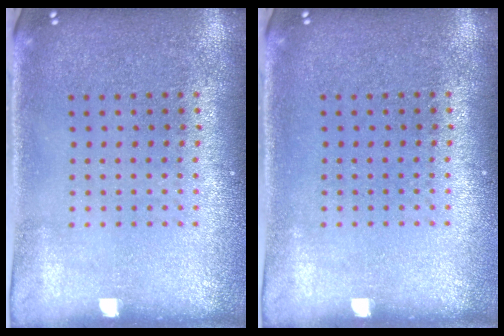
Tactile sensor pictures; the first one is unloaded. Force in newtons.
{"total": 0.0}